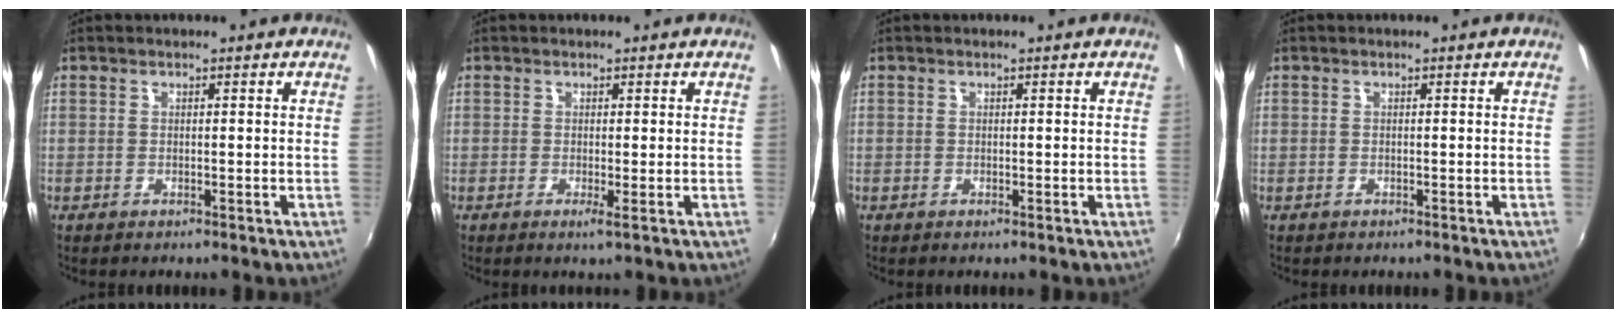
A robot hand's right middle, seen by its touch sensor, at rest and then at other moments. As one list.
[{"total": 0.9, "force": [-0.2, -0.2, 0.8], "torque": [-0.018, -0.006, -0.005]}, {"total": 0.0}, {"total": 0.9, "force": [-0.5, 0.7, -0.1], "torque": [-0.002, -0.001, -0.008]}]